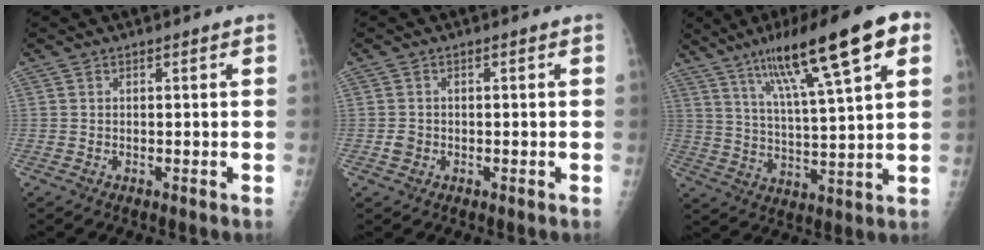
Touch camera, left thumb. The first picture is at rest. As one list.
[{"total": 1.6, "force": [-0.7, 1.4, 0.4], "torque": [-0.004, 0.006, -0.012]}, {"total": 19.9, "force": [10.1, 3.5, 16.7], "torque": [-0.252, -0.008, 0.165]}]